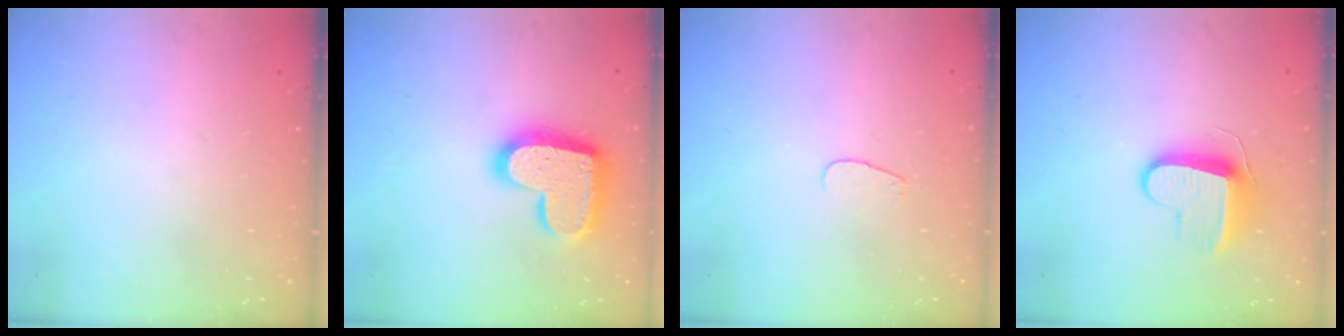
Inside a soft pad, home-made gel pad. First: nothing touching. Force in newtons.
{"total": 19.0, "press": 19.0, "slide": 1.1}
{"total": 2.8, "press": 2.8, "slide": 0.2}
{"total": 9.3, "press": 9.3, "slide": 0.4}